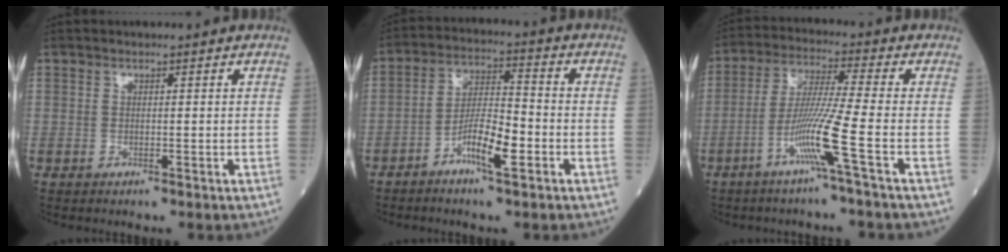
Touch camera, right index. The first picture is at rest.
{"total": 7.8, "force": [-3.6, 1.4, 6.7], "torque": [-0.128, 0.006, -0.067]}
{"total": 9.0, "force": [-3.9, -1.8, 7.9], "torque": [-0.155, -0.007, -0.081]}